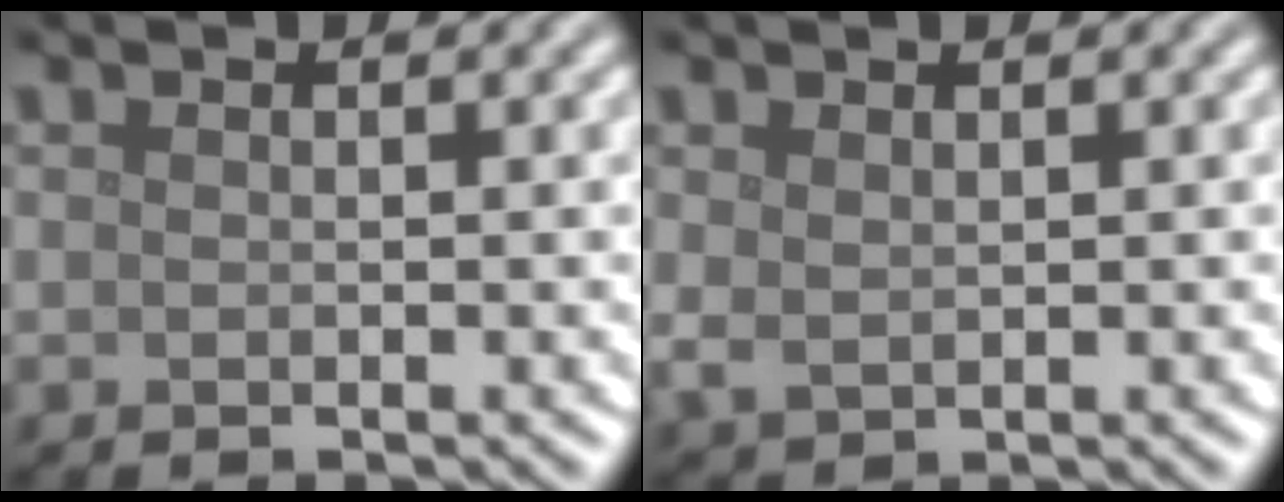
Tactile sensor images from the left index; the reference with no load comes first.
{"total": 1.5, "force": [0.6, 0.9, 1.0], "torque": [-0.023, -0.002, 0.016]}